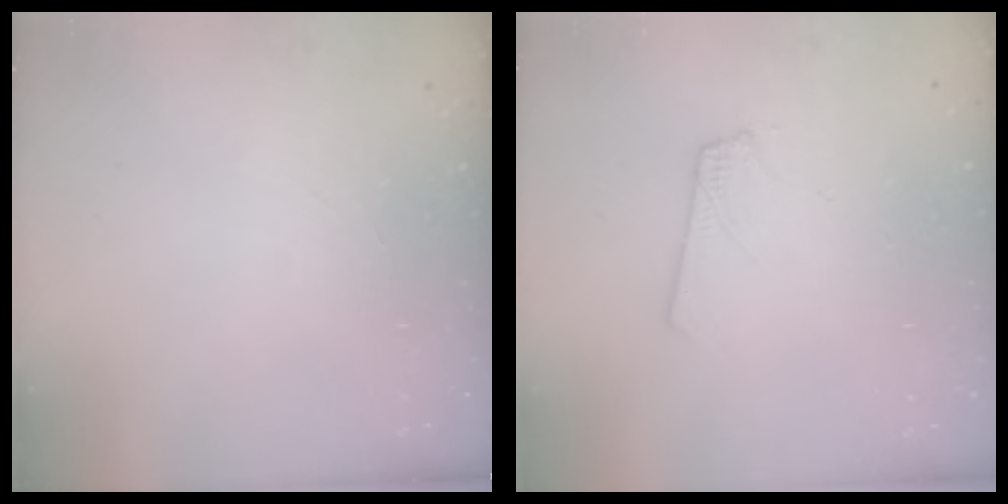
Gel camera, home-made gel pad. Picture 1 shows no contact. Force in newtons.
{"total": 1.8, "press": 1.8, "slide": 0.1}